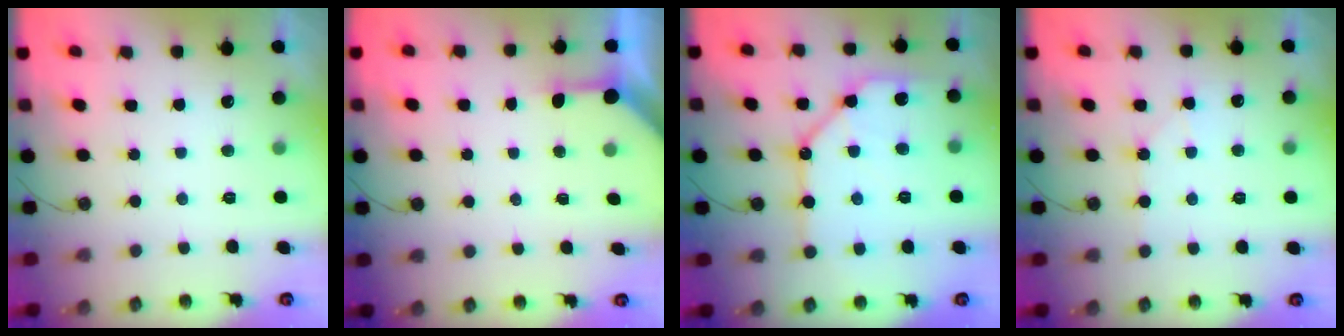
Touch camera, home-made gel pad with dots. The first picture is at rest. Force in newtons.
{"total": 2.7, "press": 2.6, "slide": 0.3}
{"total": 14.9, "press": 14.8, "slide": 1.3}
{"total": 4.9, "press": 4.8, "slide": 0.8}